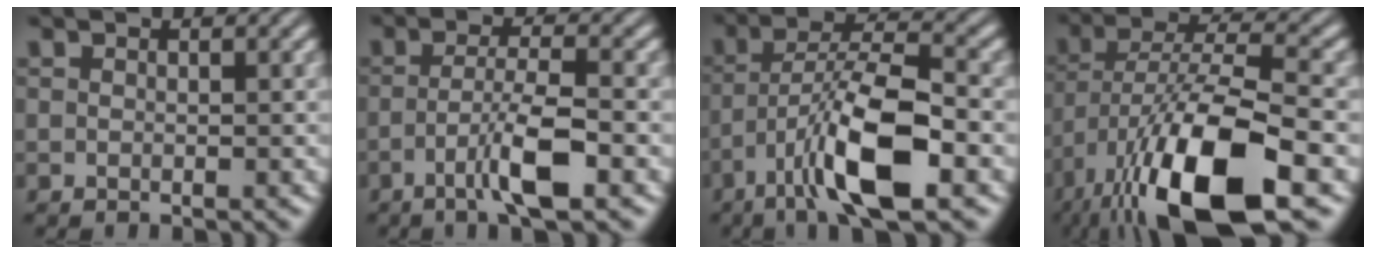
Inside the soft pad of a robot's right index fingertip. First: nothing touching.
{"total": 4.3, "force": [-1.7, -0.1, 3.9], "torque": [-0.062, -0.011, -0.023]}
{"total": 7.5, "force": [-1.3, 2.2, 7.1], "torque": [-0.120, -0.015, -0.016]}
{"total": 11.2, "force": [-3.5, 4.7, 9.5], "torque": [-0.189, -0.044, -0.029]}